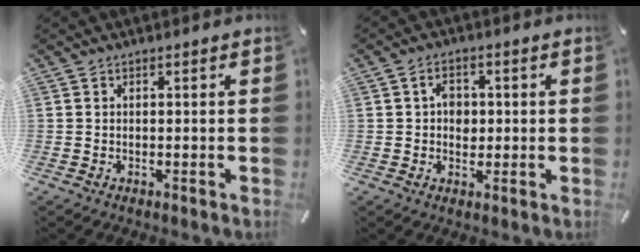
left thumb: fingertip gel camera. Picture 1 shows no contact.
{"total": 4.2, "force": [0.2, 3.3, 2.5], "torque": [-0.033, 0.001, 0.000]}